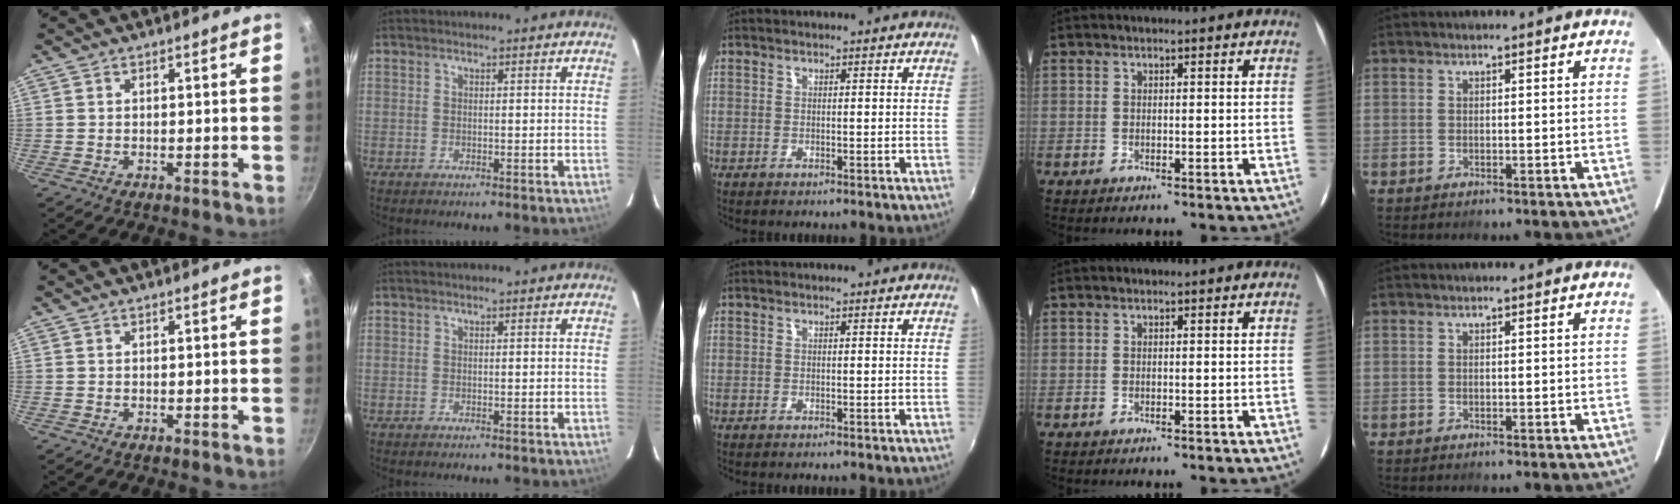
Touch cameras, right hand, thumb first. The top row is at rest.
{}